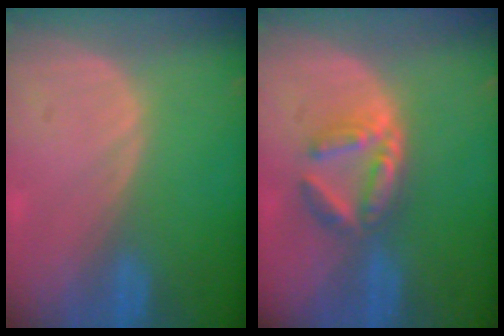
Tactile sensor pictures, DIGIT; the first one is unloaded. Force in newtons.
{"total": 5.4, "press": 5.3, "slide": 1.0}